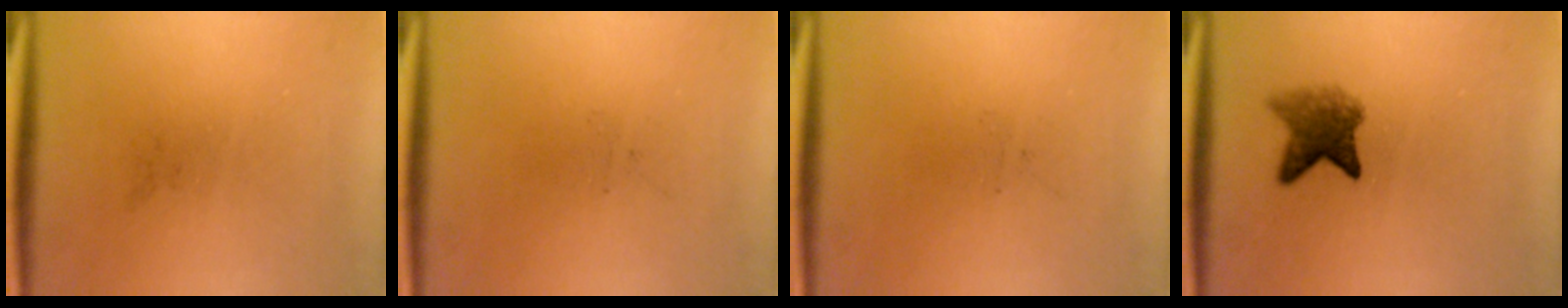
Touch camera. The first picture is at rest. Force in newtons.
{"total": 0.0}
{"total": 0.0}
{"total": 4.4}